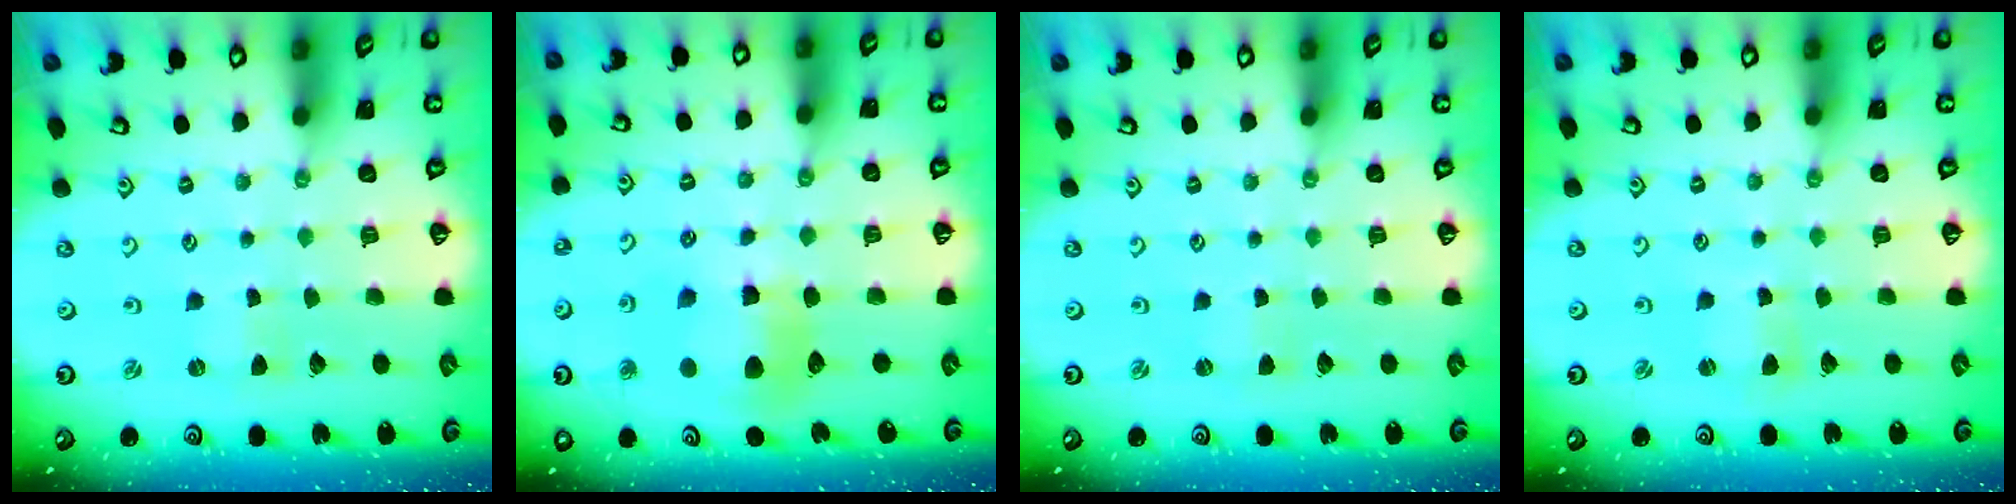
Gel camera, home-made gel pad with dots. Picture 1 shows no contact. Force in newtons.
{"total": 10.0, "press": 9.9, "slide": 1.3}
{"total": 1.2, "press": 1.2, "slide": 0.2}
{"total": 1.4, "press": 1.4, "slide": 0.3}